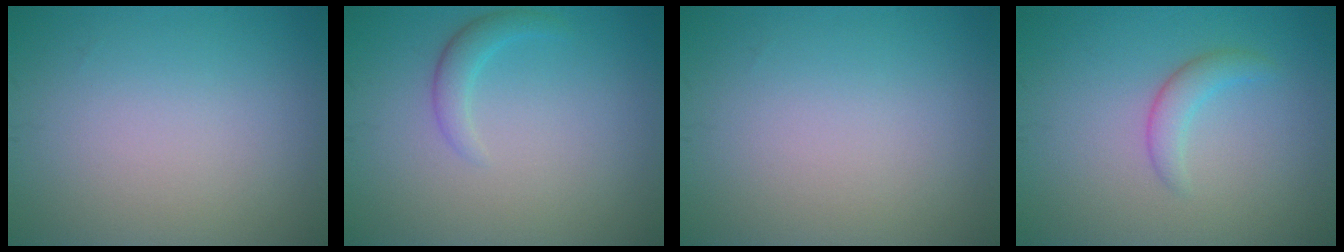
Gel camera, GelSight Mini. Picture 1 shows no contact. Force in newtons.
{"total": 1.8, "press": 1.8, "slide": 0.1}
{"total": 0.0}
{"total": 1.9, "press": 1.9, "slide": 0.1}